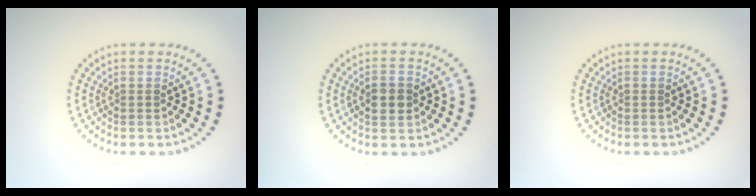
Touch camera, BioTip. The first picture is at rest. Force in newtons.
{"total": 1.9, "press": 1.9, "slide": 0.3}
{"total": 0.0}